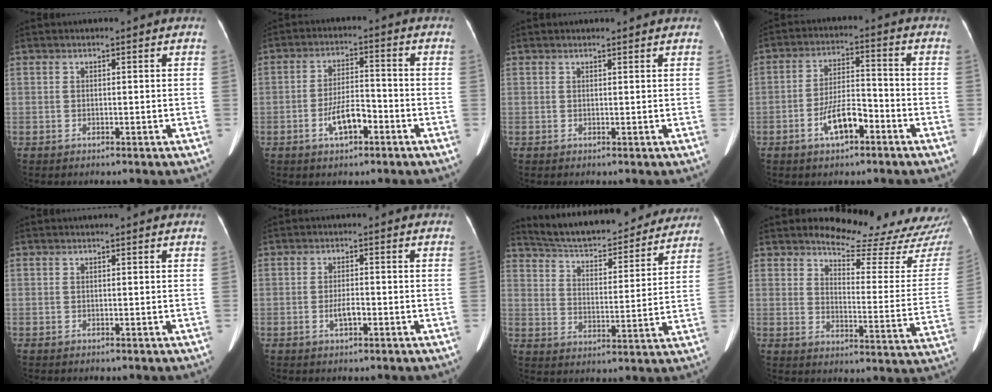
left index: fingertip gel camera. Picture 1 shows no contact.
{"total": 5.8, "force": [-2.7, 2.2, 4.7], "torque": [-0.092, 0.008, -0.048]}
{"total": 1.5, "force": [1.4, 0.4, 0.3], "torque": [-0.008, 0.013, 0.017]}
{"total": 7.1, "force": [-3.7, 2.5, 5.6], "torque": [-0.110, 0.010, -0.065]}
{"total": 1.3, "force": [1.2, 0.0, 0.3], "torque": [-0.009, 0.012, 0.016]}
{"total": 2.3, "force": [-0.8, 0.7, 2.0], "torque": [-0.037, 0.001, -0.014]}
{"total": 23.8, "force": [21.5, 5.9, 8.4], "torque": [-0.133, 0.006, 0.292]}
{"total": 20.6, "force": [19.7, 2.8, 5.2], "torque": [-0.054, -0.119, 0.220]}